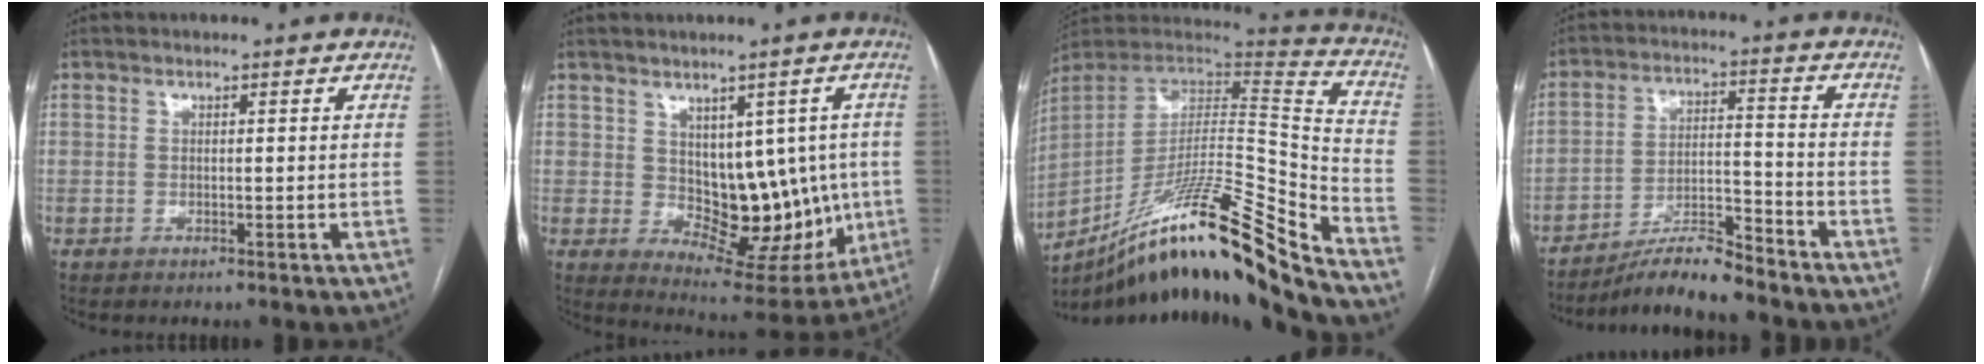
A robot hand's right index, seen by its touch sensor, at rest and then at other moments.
{"total": 12.3, "force": [0.4, 7.7, 9.6], "torque": [-0.099, 0.014, 0.034]}
{"total": 24.6, "force": [-18.2, 0.4, 16.5], "torque": [-0.254, 0.004, -0.323]}
{"total": 9.0, "force": [-8.2, 0.3, 3.6], "torque": [-0.057, 0.001, -0.144]}